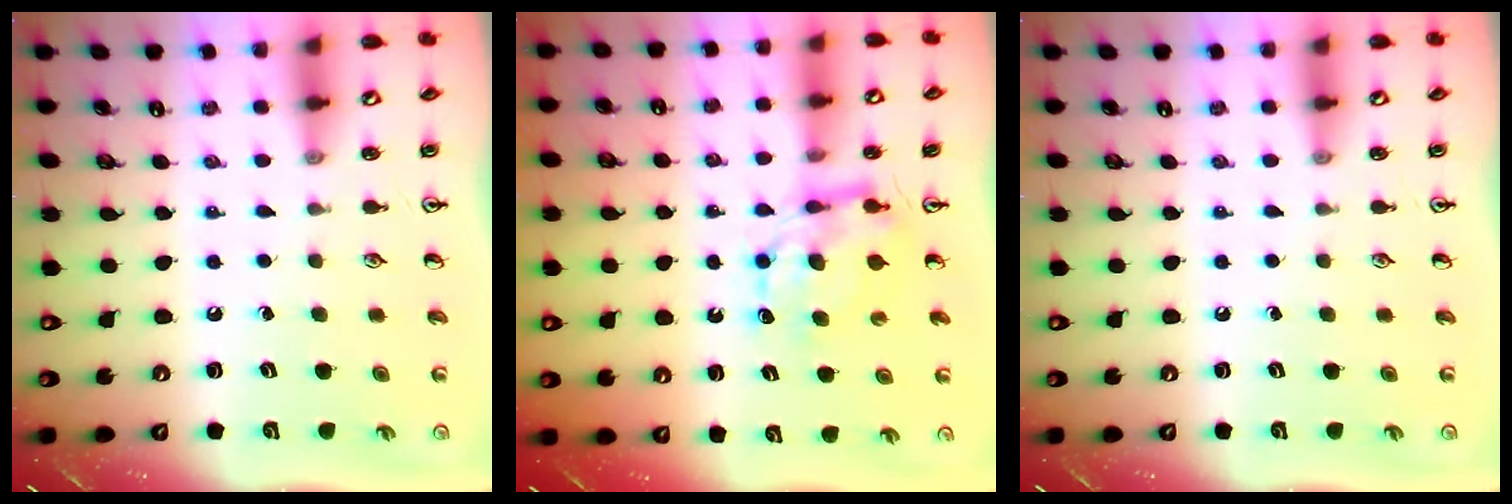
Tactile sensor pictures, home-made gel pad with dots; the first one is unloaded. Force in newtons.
{"total": 6.8, "press": 6.8, "slide": 0.5}
{"total": 0.0}